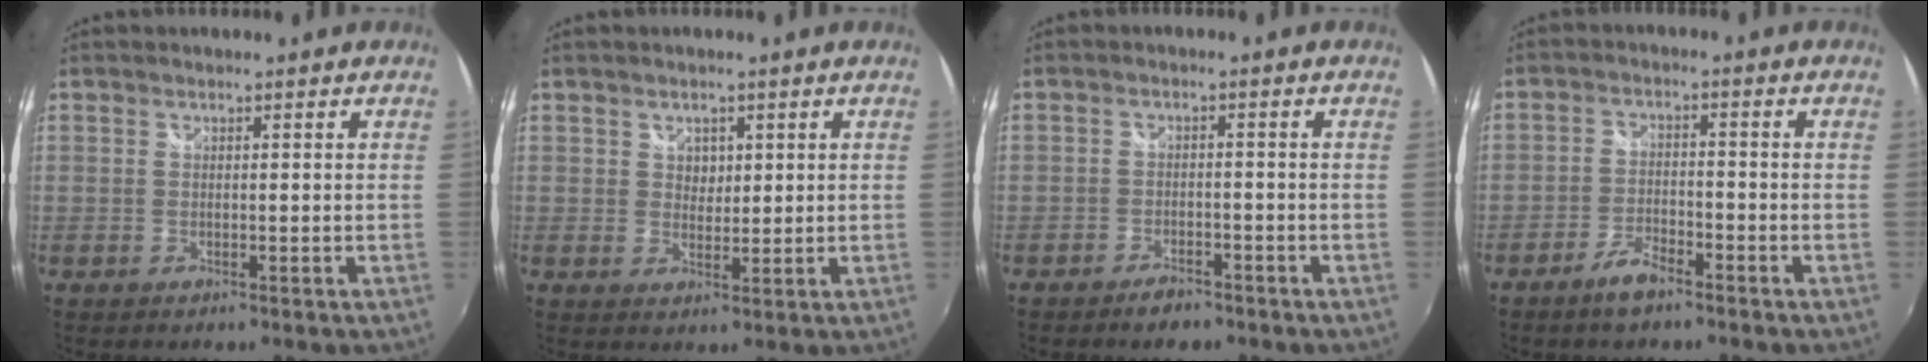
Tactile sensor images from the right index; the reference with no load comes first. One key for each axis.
{"total": 2.4, "fx": 1.0, "fy": 2.1, "fz": 0.7, "tx": -0.005, "ty": 0.003, "tz": 0.017}
{"total": 4.1, "fx": -3.4, "fy": 1.7, "fz": 1.4, "tx": -0.040, "ty": 0.001, "tz": -0.055}
{"total": 4.8, "fx": -3.9, "fy": 1.4, "fz": 2.5, "tx": -0.067, "ty": 0.000, "tz": -0.073}